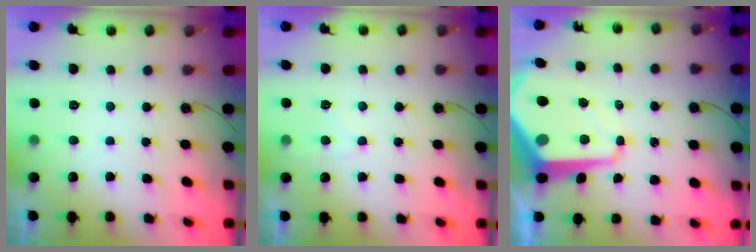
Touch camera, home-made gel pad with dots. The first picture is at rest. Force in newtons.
{"total": 5.2, "press": 5.1, "slide": 0.7}
{"total": 14.2, "press": 14.1, "slide": 1.3}